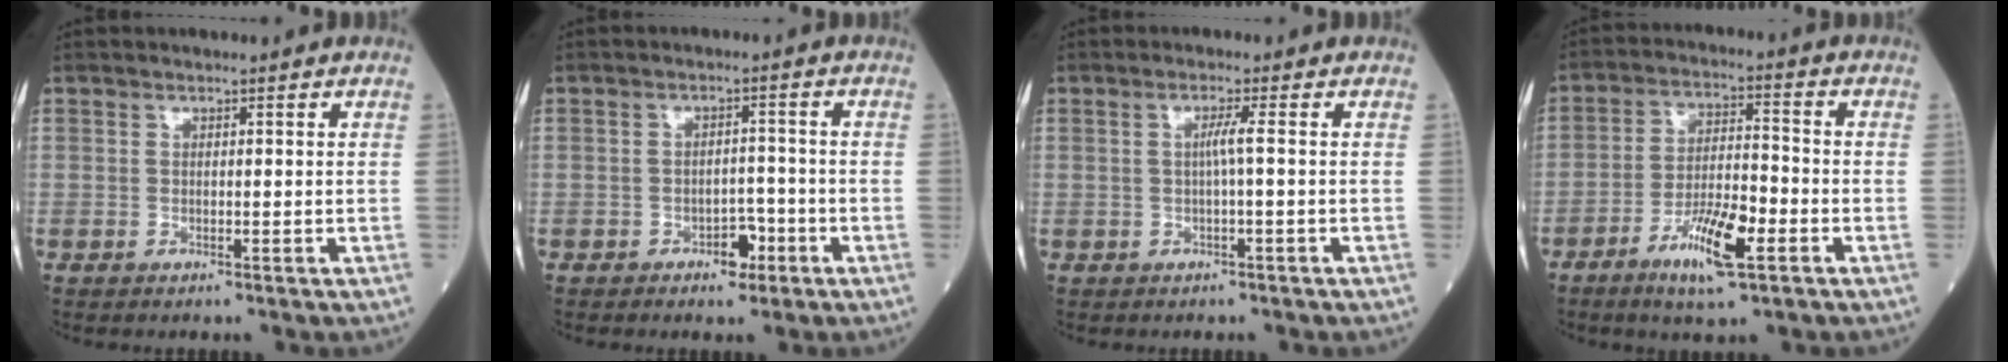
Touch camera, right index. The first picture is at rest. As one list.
[{"total": 3.3, "force": [-1.9, 1.9, 1.9], "torque": [-0.023, 0.007, -0.026]}, {"total": 1.9, "force": [-0.1, -0.6, 1.8], "torque": [-0.033, 0.002, -0.003]}, {"total": 9.5, "force": [-4.8, 1.8, 8.0], "torque": [-0.152, -0.007, -0.083]}]